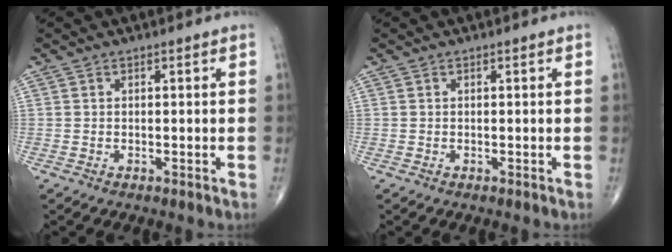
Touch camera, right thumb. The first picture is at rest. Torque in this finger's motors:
{"motor_torque": [-0.13, 0.13, 0.00, 0.00, 0.00]}